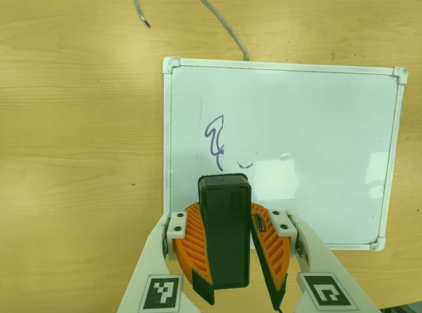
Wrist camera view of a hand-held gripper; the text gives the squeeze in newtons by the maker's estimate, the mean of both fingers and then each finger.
{"total": 10.3, "left": 10.4, "right": 10.1}